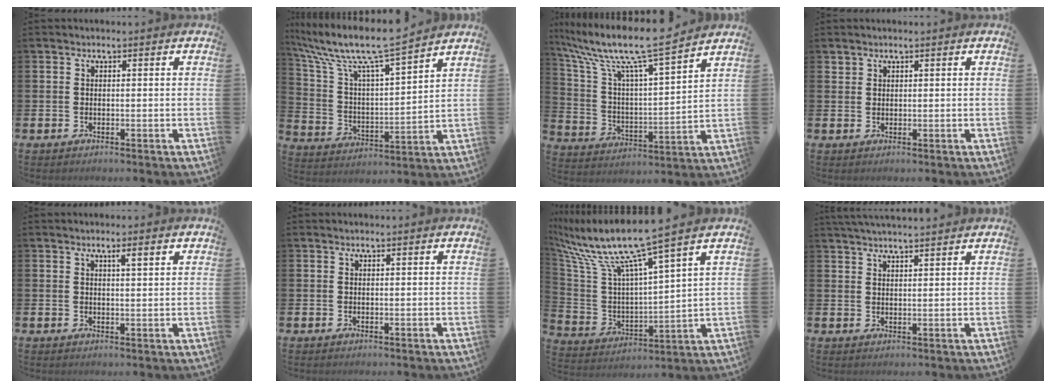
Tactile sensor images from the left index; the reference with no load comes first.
{"total": 10.7, "force": [9.4, 1.0, 5.1], "torque": [-0.139, -0.059, 0.156]}
{"total": 11.7, "force": [10.0, 1.2, 5.9], "torque": [-0.147, -0.065, 0.165]}
{"total": 1.3, "force": [1.2, 0.5, 0.0], "torque": [0.008, 0.000, 0.021]}
{"total": 2.2, "force": [1.5, 0.4, 1.7], "torque": [-0.023, 0.000, 0.022]}
{"total": 0.0}
{"total": 10.7, "force": [8.7, 0.2, 6.2], "torque": [-0.160, -0.060, 0.141]}
{"total": 3.0, "force": [3.0, -0.1, 0.5], "torque": [-0.012, -0.010, 0.054]}